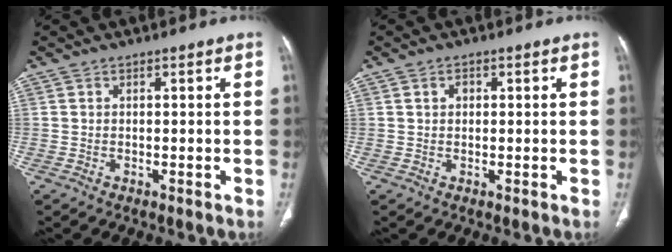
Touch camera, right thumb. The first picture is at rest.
{"total": 1.4, "force": [0.4, 1.1, 0.8], "torque": [-0.012, 0.004, 0.006]}